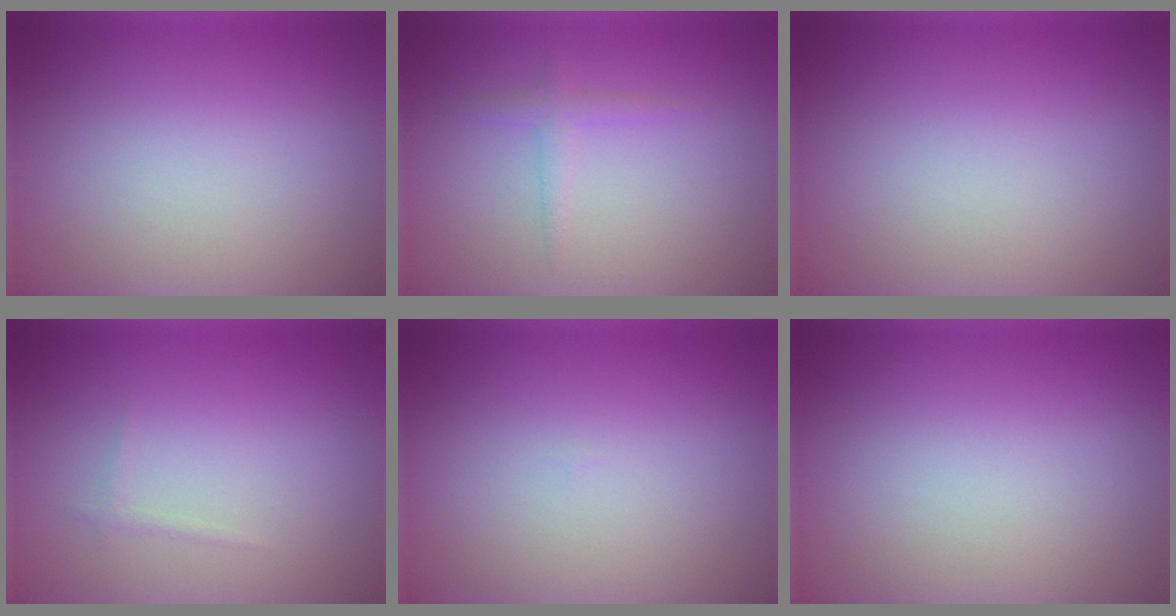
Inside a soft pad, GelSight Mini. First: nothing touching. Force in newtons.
{"total": 1.3, "press": 1.3, "slide": 0.0}
{"total": 0.0}
{"total": 0.6, "press": 0.6, "slide": 0.0}
{"total": 0.0}
{"total": 0.0}